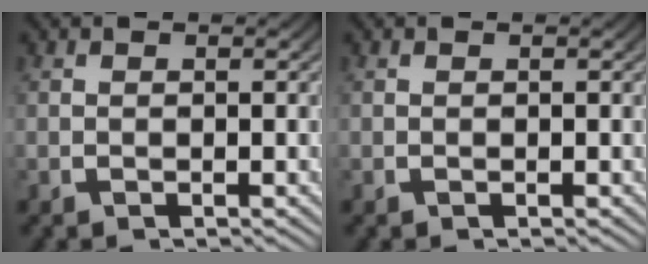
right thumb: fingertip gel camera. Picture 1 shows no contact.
{"total": 0.0}